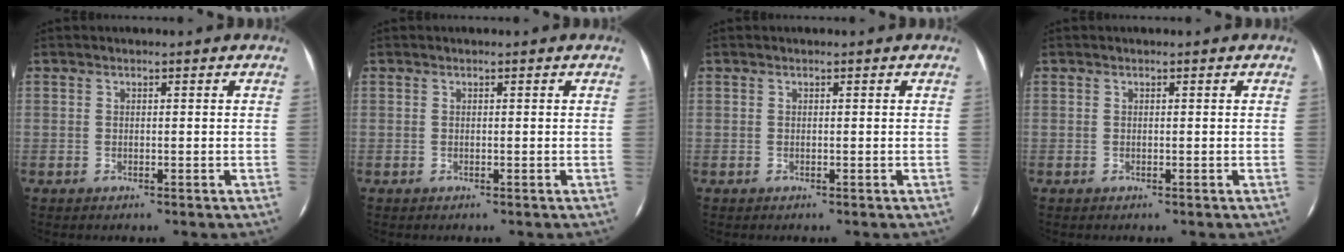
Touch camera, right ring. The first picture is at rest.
{"total": 0.0}
{"total": 0.0}
{"total": 0.0}